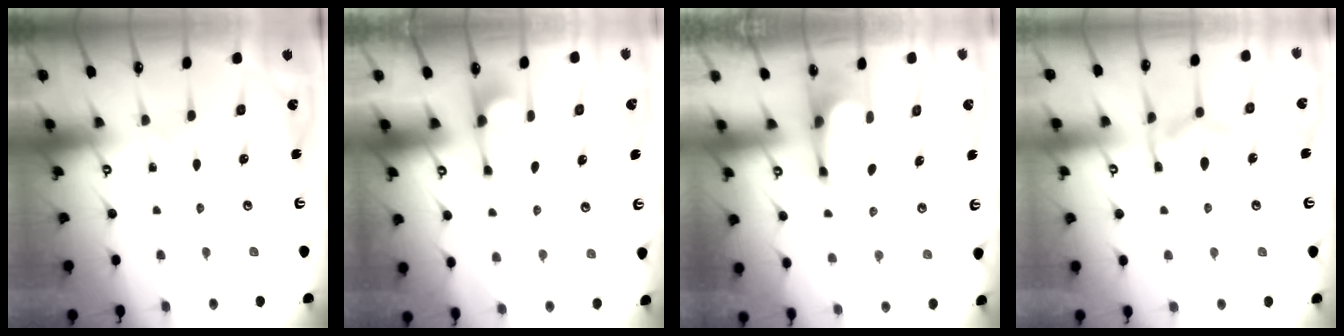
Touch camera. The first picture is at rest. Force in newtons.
{"total": 1.3, "press": 1.1, "slide": 0.6}
{"total": 2.5, "press": 2.4, "slide": 0.4}
{"total": 10.1, "press": 10.0, "slide": 1.3}